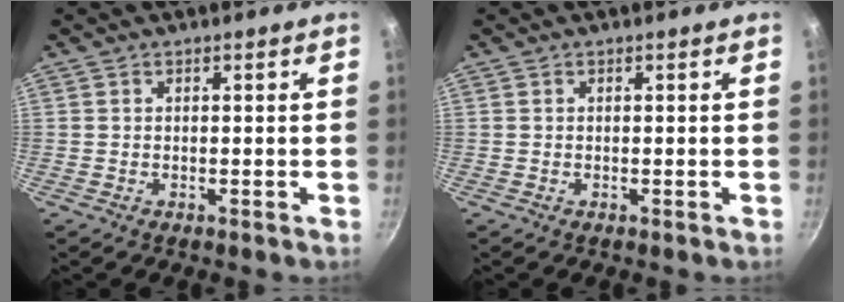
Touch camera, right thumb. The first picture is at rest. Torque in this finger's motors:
{"motor_torque": [-0.40, -0.08, 0.05, 0.04, 0.01]}